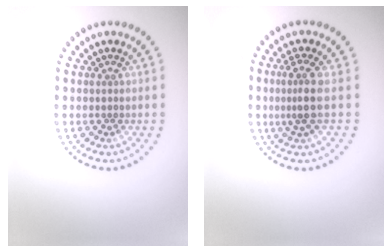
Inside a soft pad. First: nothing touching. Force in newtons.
{"total": 2.6, "press": 1.9, "slide": 1.8}